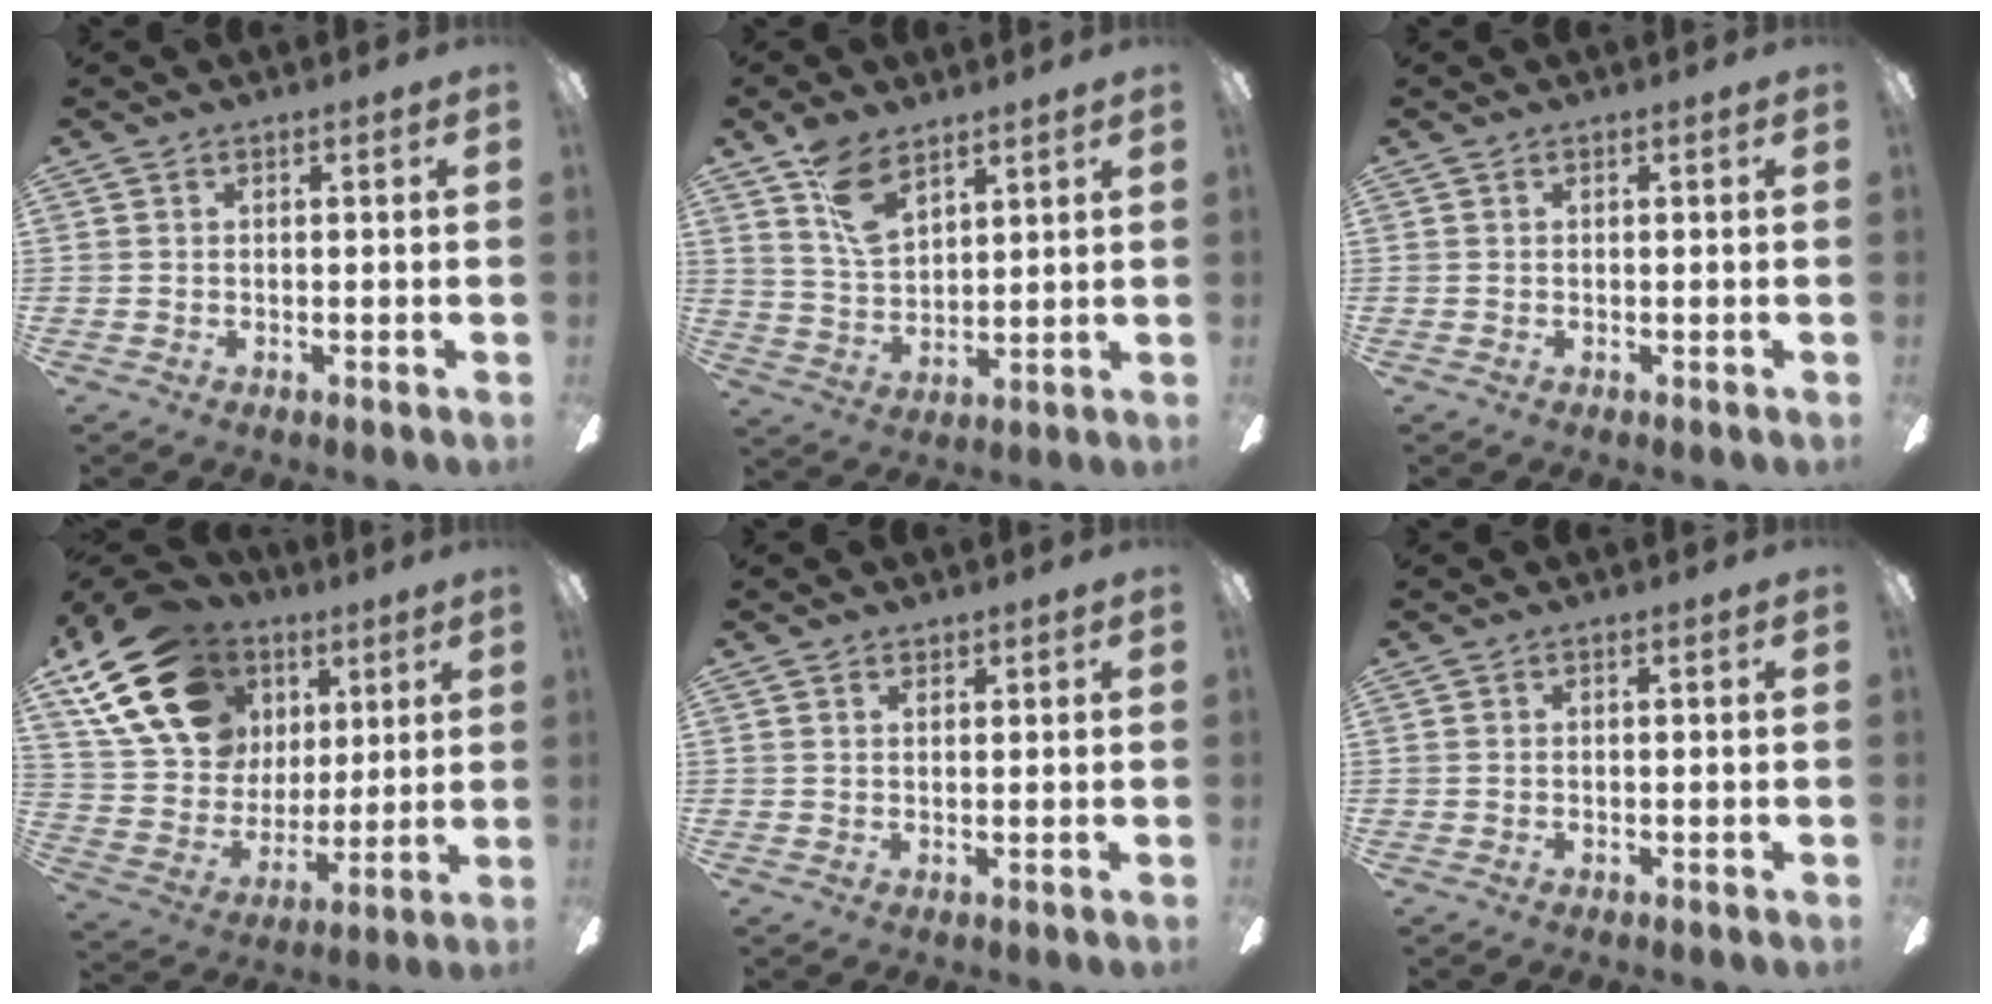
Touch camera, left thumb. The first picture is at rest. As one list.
[{"total": 9.9, "force": [6.7, 4.8, 5.3], "torque": [-0.098, -0.026, 0.125]}, {"total": 0.0}, {"total": 22.2, "force": [10.6, 15.9, 11.3], "torque": [-0.221, -0.029, 0.203]}, {"total": 1.2, "force": [1.0, 0.6, 0.3], "torque": [-0.007, 0.000, 0.019]}, {"total": 0.0}]